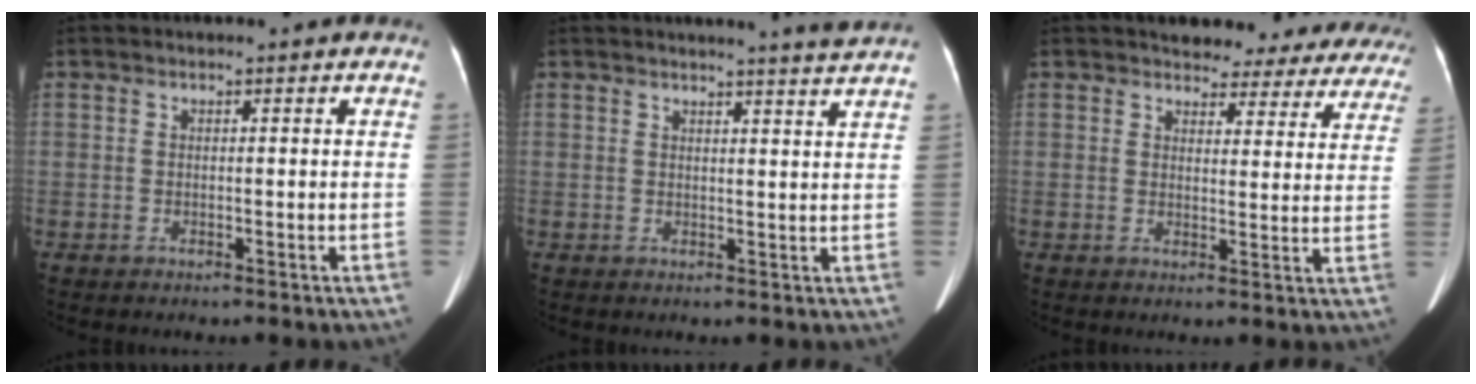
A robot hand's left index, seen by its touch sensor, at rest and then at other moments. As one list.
[{"total": 4.6, "force": [4.2, -1.4, 1.4], "torque": [-0.022, -0.012, 0.040]}, {"total": 16.6, "force": [15.2, 5.3, 3.9], "torque": [-0.019, -0.026, 0.152]}]